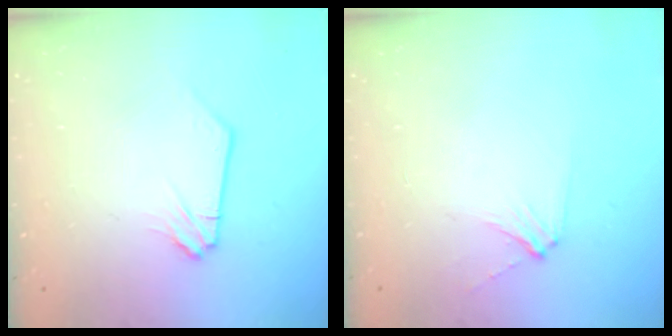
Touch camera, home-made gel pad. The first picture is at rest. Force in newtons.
{"total": 4.2, "press": 4.1, "slide": 0.6}